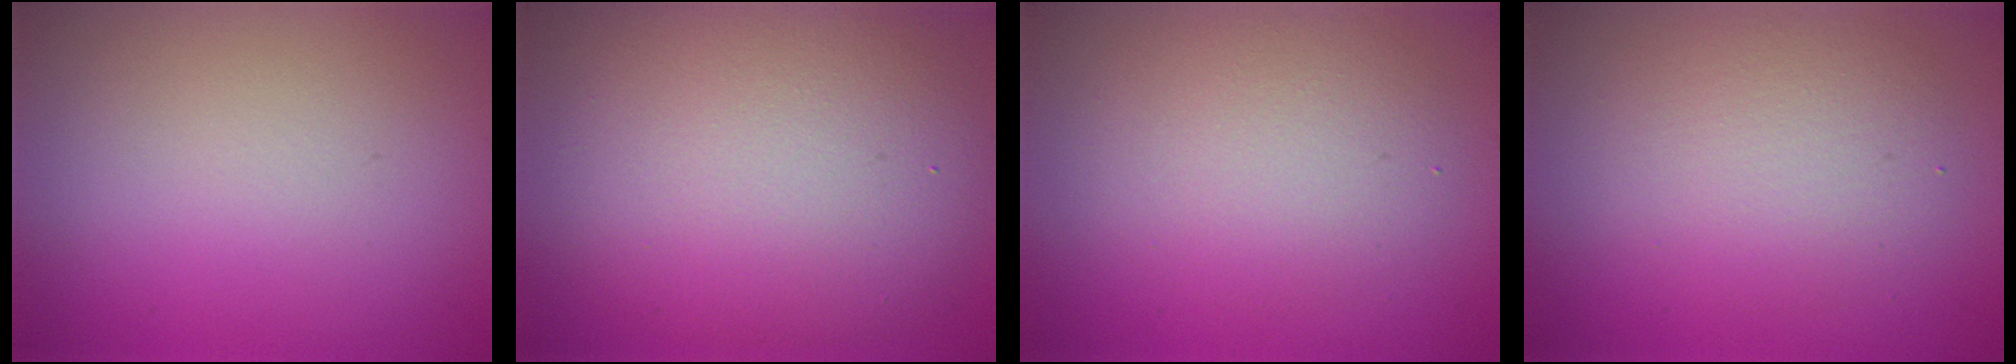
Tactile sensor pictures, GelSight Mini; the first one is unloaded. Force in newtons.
{"total": 10.3, "press": 10.3, "slide": 0.2}
{"total": 4.2, "press": 4.2, "slide": 0.3}
{"total": 4.2, "press": 4.2, "slide": 0.3}